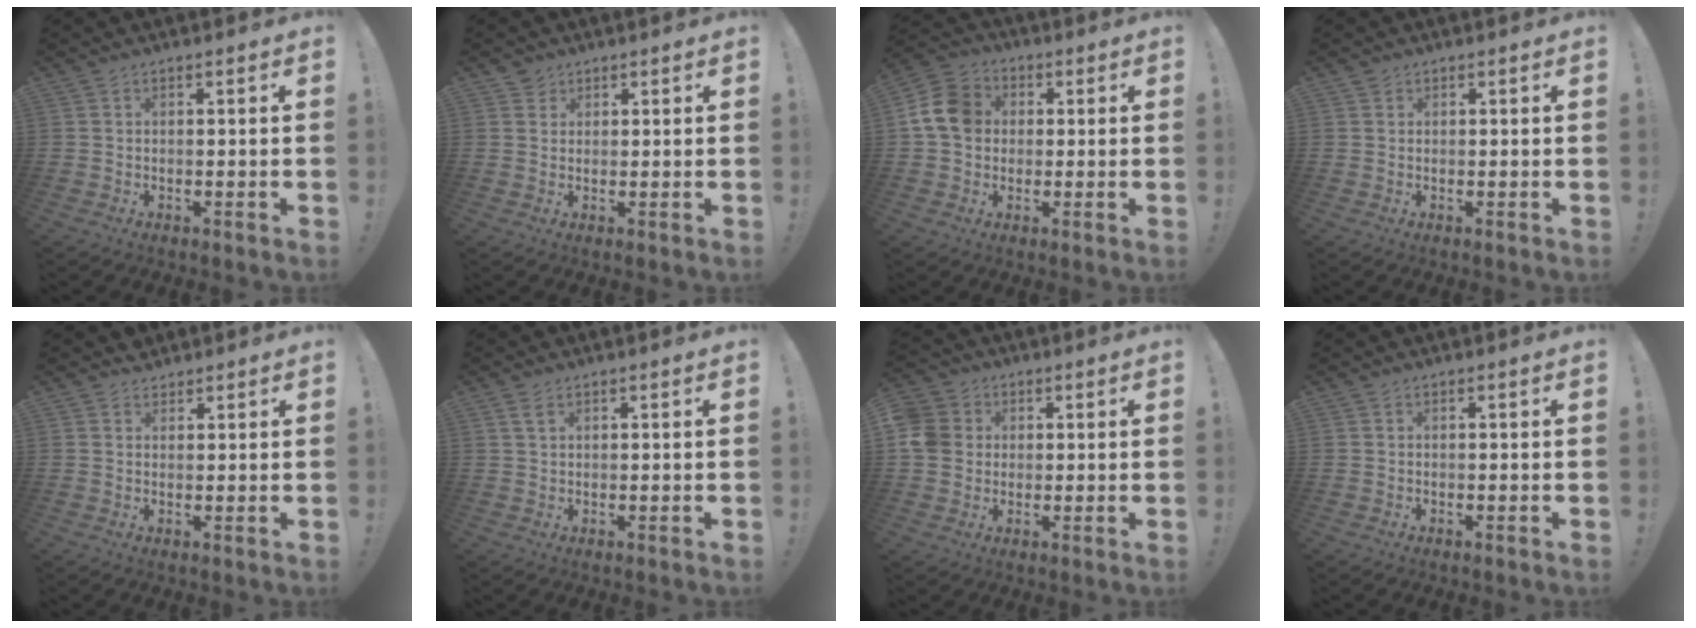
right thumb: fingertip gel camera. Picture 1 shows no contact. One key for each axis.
{"total": 2.6, "fx": 1.9, "fy": 1.9, "fz": 0.2, "tx": 0.004, "ty": -0.009, "tz": 0.032}
{"total": 12.4, "fx": 1.6, "fy": 10.2, "fz": 6.7, "tx": -0.113, "ty": 0.018, "tz": 0.038}
{"total": 0.9, "fx": 0.7, "fy": 0.6, "fz": -0.1, "tx": 0.010, "ty": -0.004, "tz": 0.012}
{"total": 2.2, "fx": 1.9, "fy": 1.1, "fz": 0.1, "tx": 0.011, "ty": -0.013, "tz": 0.034}
{"total": 2.3, "fx": 1.3, "fy": 1.1, "fz": 1.6, "tx": -0.028, "ty": -0.002, "tz": 0.023}
{"total": 8.6, "fx": 1.1, "fy": 7.8, "fz": 3.5, "tx": -0.077, "ty": 0.006, "tz": 0.024}
{"total": 0.0}